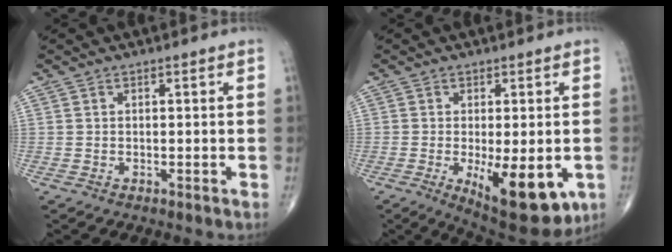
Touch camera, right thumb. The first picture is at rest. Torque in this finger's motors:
{"motor_torque": [1.30, 2.26, 0.10, -0.19, 0.36]}